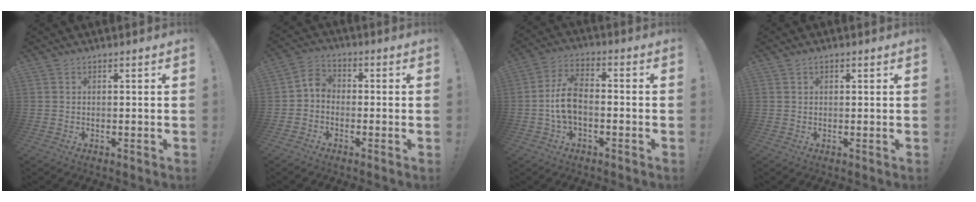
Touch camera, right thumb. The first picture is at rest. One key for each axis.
{"total": 4.9, "fx": -1.7, "fy": 3.8, "fz": 2.6, "tx": -0.052, "ty": 0.017, "tz": -0.029}
{"total": 9.5, "fx": -1.6, "fy": 5.5, "fz": 7.5, "tx": -0.163, "ty": 0.013, "tz": -0.025}
{"total": 0.9, "fx": 0.5, "fy": 0.7, "fz": 0.3, "tx": -0.002, "ty": 0.001, "tz": 0.007}